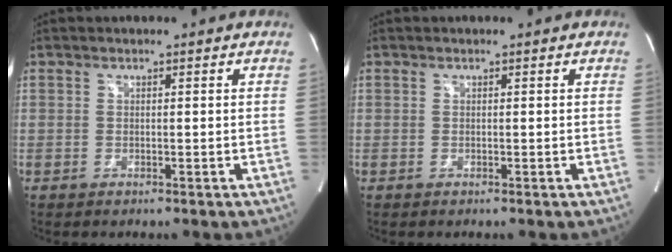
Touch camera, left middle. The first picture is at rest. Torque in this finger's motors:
{"motor_torque": [0.06, -0.03, -0.06, 0.00]}